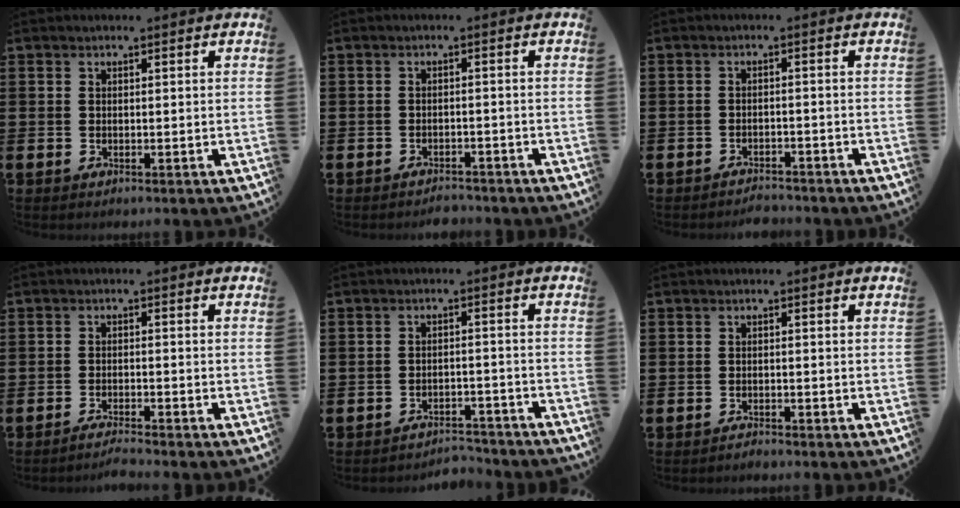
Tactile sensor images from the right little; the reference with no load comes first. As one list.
[{"total": 1.6, "force": [-1.6, 0.1, -0.1], "torque": [-0.004, 0.004, -0.036]}, {"total": 2.0, "force": [-2.0, 0.1, -0.2], "torque": [-0.003, 0.004, -0.044]}, {"total": 1.8, "force": [-1.7, -0.1, 0.6], "torque": [-0.009, 0.002, -0.034]}, {"total": 2.9, "force": [-2.9, 0.1, -0.2], "torque": [-0.004, 0.003, -0.064]}, {"total": 0.8, "force": [-0.8, 0.1, 0.0], "torque": [-0.004, -0.002, -0.017]}]